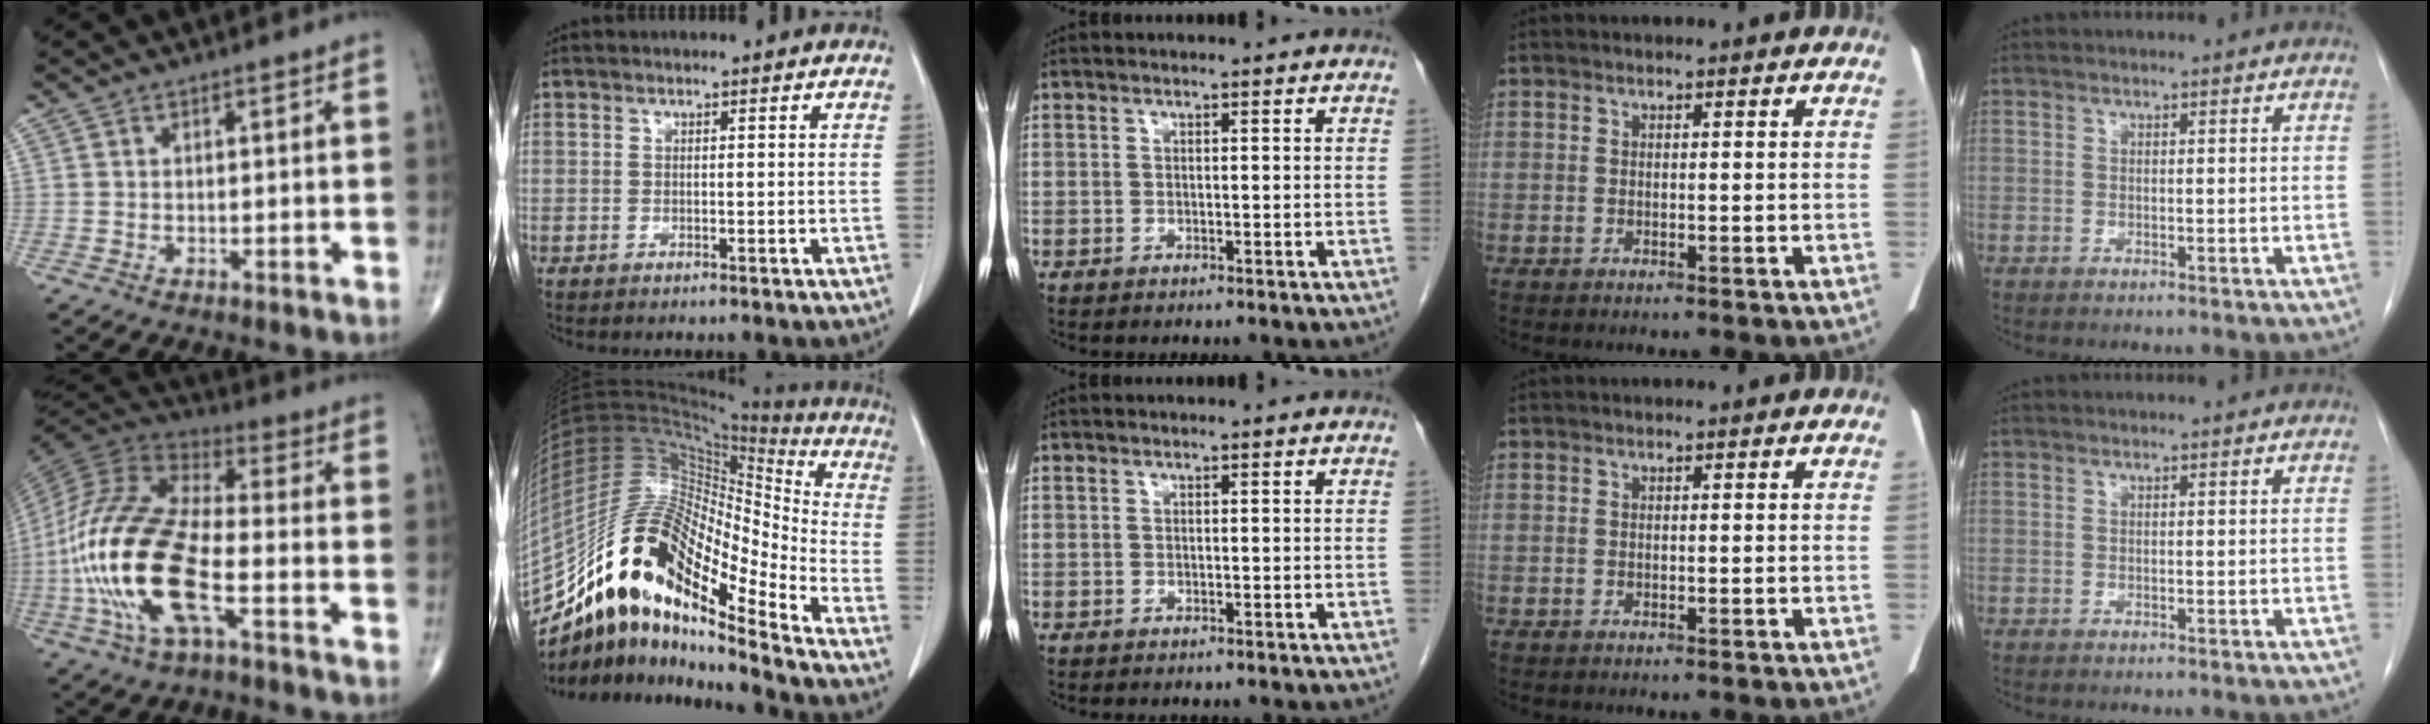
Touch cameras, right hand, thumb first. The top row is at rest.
{"thumb": {"total": 23.2, "force": [-6.4, 9.1, 20.3], "torque": [-0.456, 0.017, -0.119]}, "index": {"total": 22.0, "force": [-16.0, 4.9, 14.3], "torque": [-0.286, 0.030, -0.288]}}